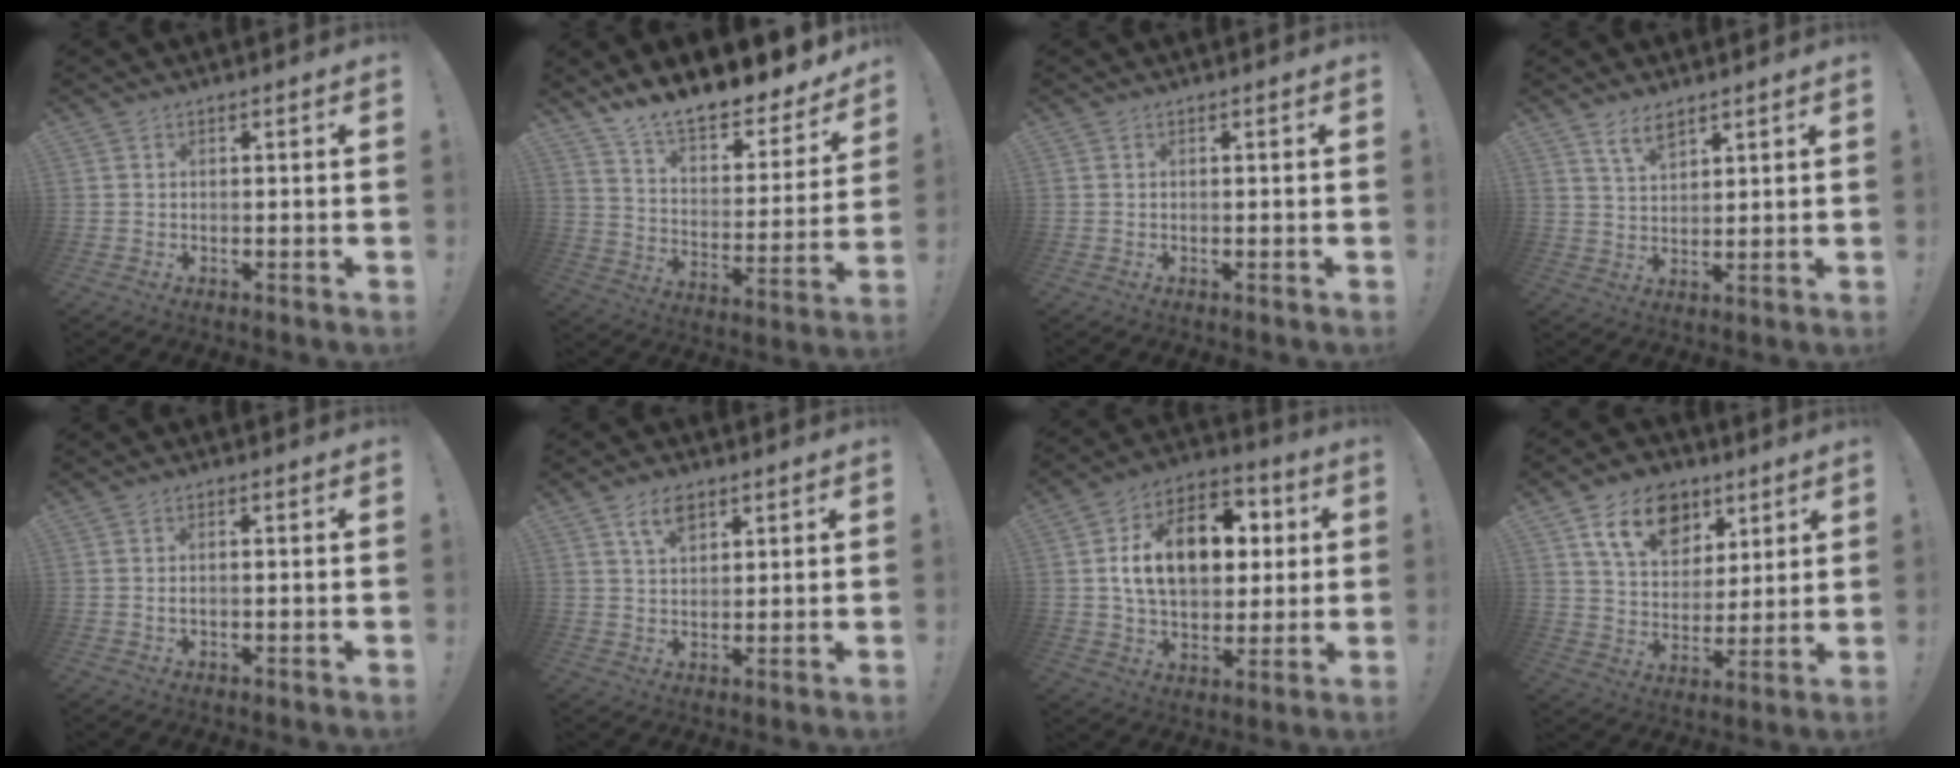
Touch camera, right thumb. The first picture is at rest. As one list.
[{"total": 12.9, "force": [11.6, 3.1, 4.6], "torque": [-0.084, -0.105, 0.203]}, {"total": 0.0}, {"total": 5.8, "force": [4.4, 2.3, 3.0], "torque": [-0.055, -0.020, 0.082]}, {"total": 0.9, "force": [-0.2, 0.1, 0.9], "torque": [-0.017, 0.001, -0.004]}, {"total": 5.7, "force": [3.5, 2.9, 3.4], "torque": [-0.053, -0.010, 0.061]}, {"total": 18.6, "force": [3.9, 12.2, 13.4], "torque": [-0.198, -0.003, 0.069]}, {"total": 15.1, "force": [8.1, 10.4, 7.4], "torque": [-0.112, -0.031, 0.153]}]